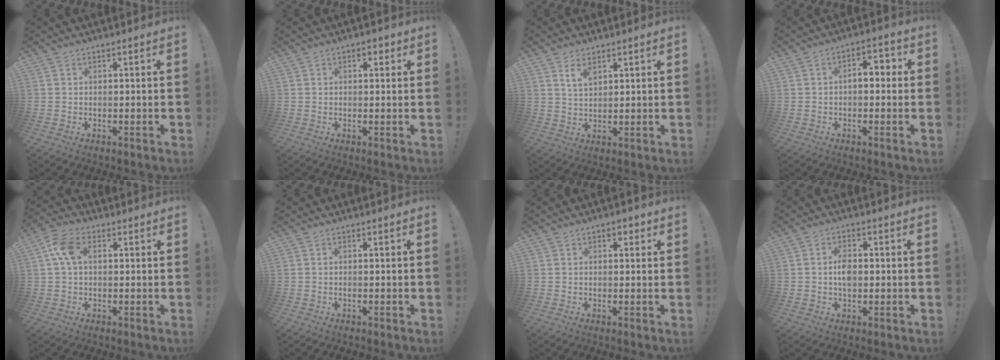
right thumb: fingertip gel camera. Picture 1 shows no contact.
{"total": 1.5, "force": [0.3, 1.1, 1.0], "torque": [-0.010, 0.003, 0.001]}
{"total": 4.7, "force": [3.1, 2.5, 2.5], "torque": [-0.033, -0.014, 0.053]}
{"total": 5.4, "force": [-0.1, 3.2, 4.3], "torque": [-0.063, 0.011, -0.007]}
{"total": 8.0, "force": [1.6, 5.1, 6.0], "torque": [-0.124, 0.013, 0.032]}
{"total": 0.0}
{"total": 1.4, "force": [0.2, 1.1, 0.8], "torque": [-0.006, 0.002, 0.001]}
{"total": 4.5, "force": [-0.3, 2.8, 3.5], "torque": [-0.056, 0.007, -0.008]}